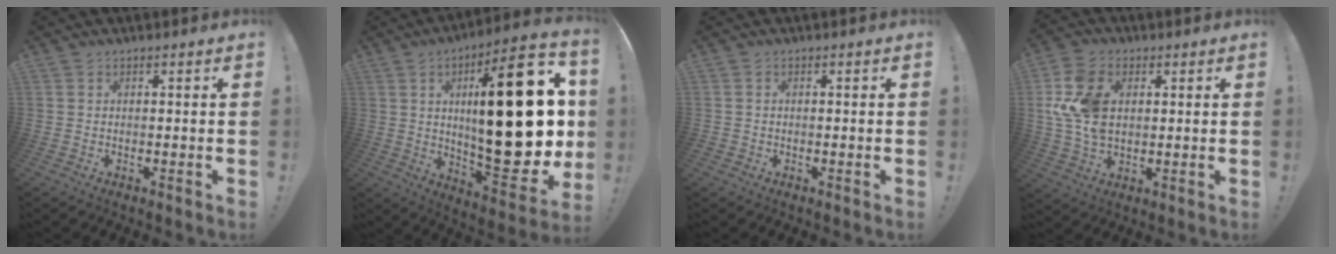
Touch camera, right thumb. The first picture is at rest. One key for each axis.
{"total": 34.0, "fx": 4.2, "fy": 11.7, "fz": 31.7, "tx": -0.494, "ty": -0.025, "tz": 0.075}
{"total": 1.0, "fx": -0.5, "fy": 0.9, "fz": 0.2, "tx": -0.001, "ty": 0.003, "tz": -0.010}
{"total": 15.0, "fx": 2.5, "fy": 10.5, "fz": 10.4, "tx": -0.211, "ty": -0.005, "tz": 0.046}